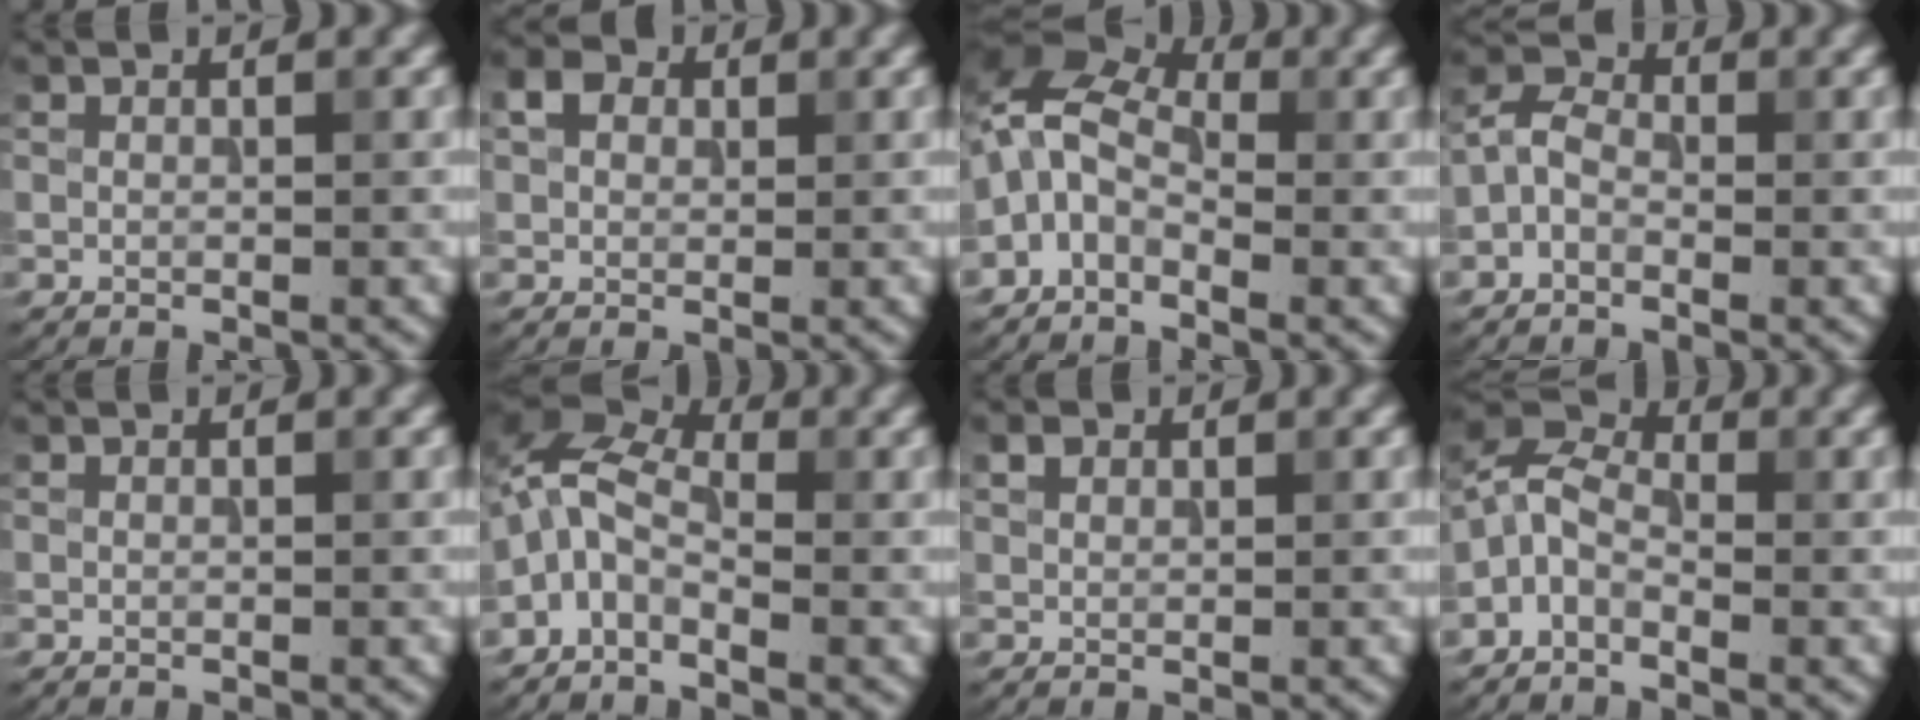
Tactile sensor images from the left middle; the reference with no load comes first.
{"total": 2.3, "force": [0.8, 1.9, 1.2], "torque": [-0.023, 0.006, 0.008]}
{"total": 5.5, "force": [-1.4, 3.5, 4.0], "torque": [-0.081, 0.019, -0.053]}
{"total": 2.5, "force": [-1.1, 1.7, 1.5], "torque": [-0.029, 0.011, -0.032]}
{"total": 0.0}
{"total": 4.9, "force": [-1.8, 2.8, 3.6], "torque": [-0.078, 0.013, -0.056]}
{"total": 1.1, "force": [0.7, 0.8, 0.4], "torque": [-0.007, 0.004, 0.011]}
{"total": 4.0, "force": [-1.9, 2.4, 2.6], "torque": [-0.059, 0.013, -0.056]}